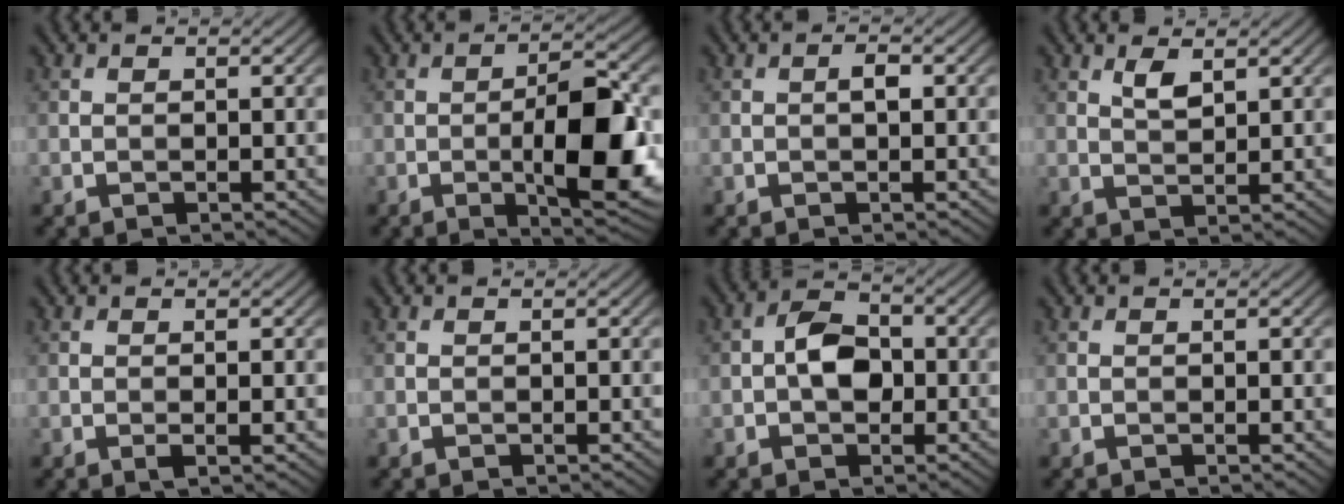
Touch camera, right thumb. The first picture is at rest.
{"total": 10.6, "force": [-2.2, 3.3, 9.8], "torque": [-0.148, -0.001, -0.036]}
{"total": 1.3, "force": [0.0, 0.4, 1.2], "torque": [-0.021, 0.004, -0.002]}
{"total": 2.6, "force": [1.5, 0.9, 1.9], "torque": [-0.041, -0.002, 0.031]}
{"total": 1.2, "force": [-0.2, 0.1, 1.2], "torque": [-0.024, -0.003, -0.006]}
{"total": 0.0}
{"total": 4.5, "force": [-0.5, 3.1, 3.3], "torque": [-0.056, 0.005, -0.017]}
{"total": 0.0}